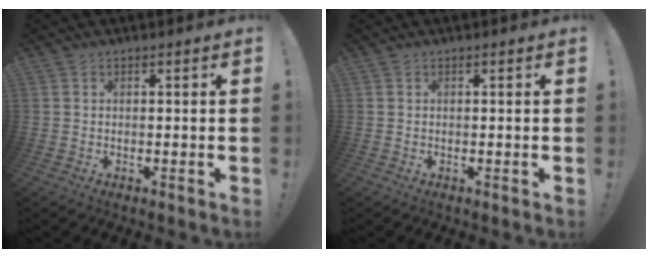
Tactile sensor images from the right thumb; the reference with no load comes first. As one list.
[{"total": 0.0}]